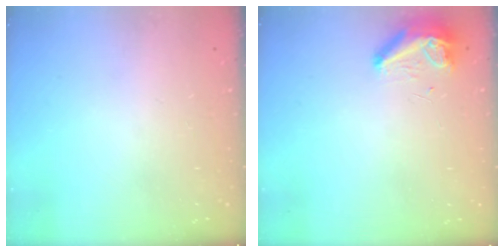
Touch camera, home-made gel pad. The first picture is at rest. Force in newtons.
{"total": 13.1, "press": 10.6, "slide": 7.7}